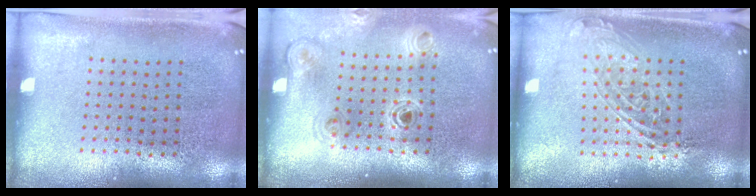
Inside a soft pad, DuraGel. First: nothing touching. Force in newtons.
{"total": 1.1, "press": 1.1, "slide": 0.1}
{"total": 1.6, "press": 1.3, "slide": 0.9}